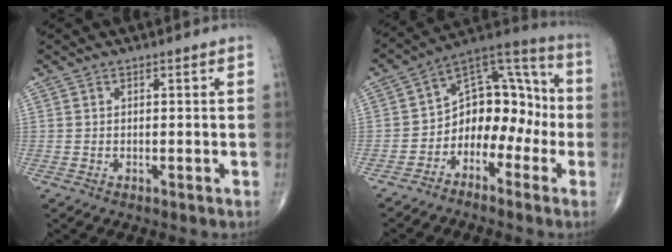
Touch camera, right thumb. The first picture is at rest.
{"total": 13.0, "force": [-3.6, 9.0, 8.6], "torque": [-0.079, 0.080, -0.073]}